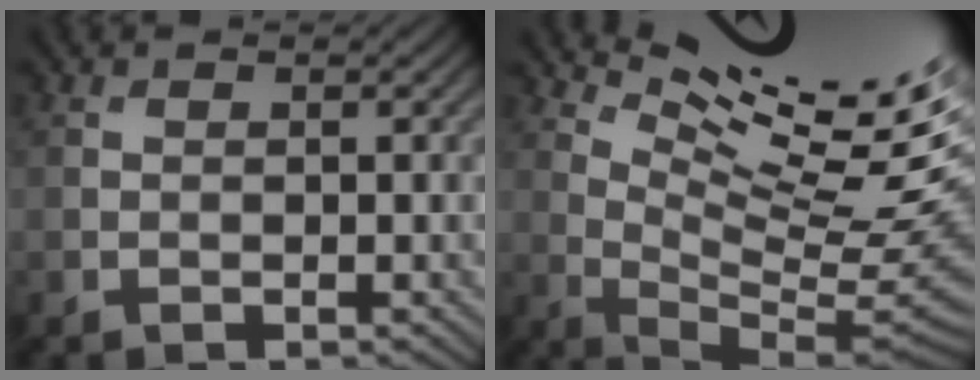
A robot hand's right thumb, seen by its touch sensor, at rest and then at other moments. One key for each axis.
{"total": 15.7, "fx": 8.3, "fy": 4.3, "fz": 12.6, "tx": -0.183, "ty": 0.015, "tz": 0.137}